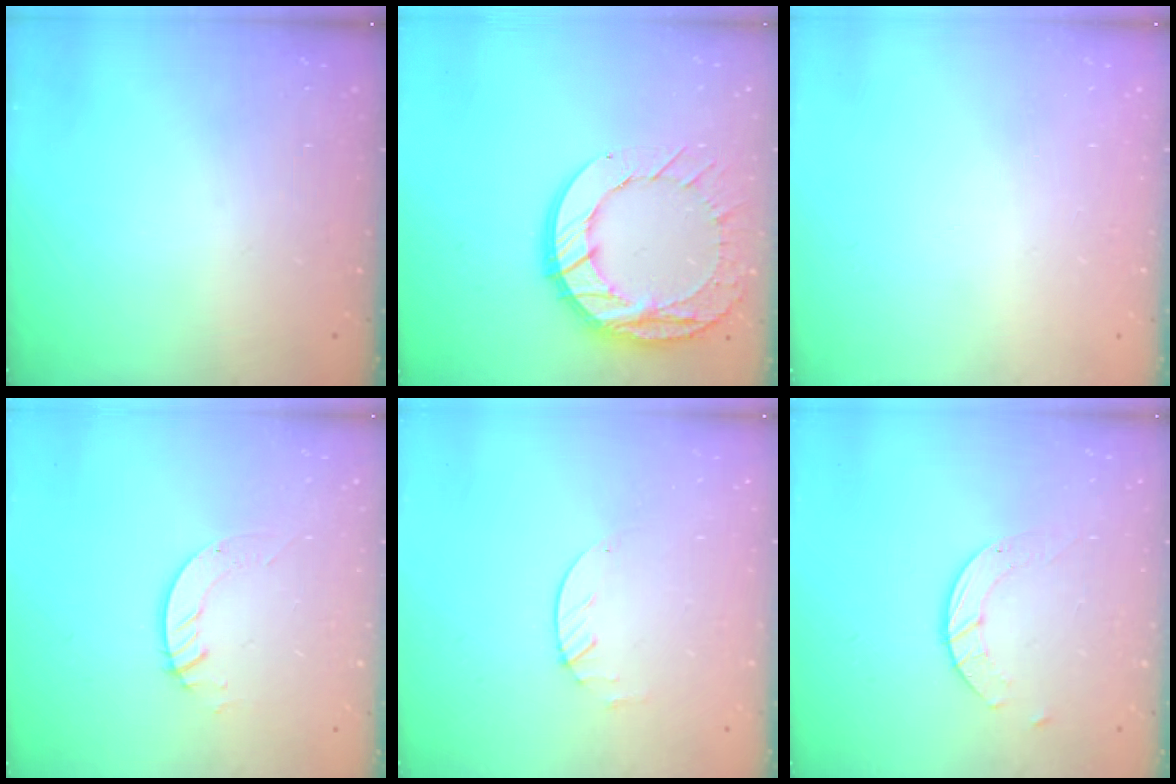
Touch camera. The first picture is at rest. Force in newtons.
{"total": 18.3, "press": 18.3, "slide": 1.6}
{"total": 0.0}
{"total": 3.6, "press": 3.6, "slide": 0.1}
{"total": 1.9, "press": 1.9, "slide": 0.3}
{"total": 4.5, "press": 4.5, "slide": 0.3}